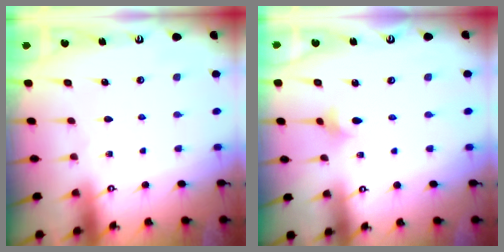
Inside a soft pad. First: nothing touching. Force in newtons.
{"total": 2.5, "press": 2.4, "slide": 0.6}